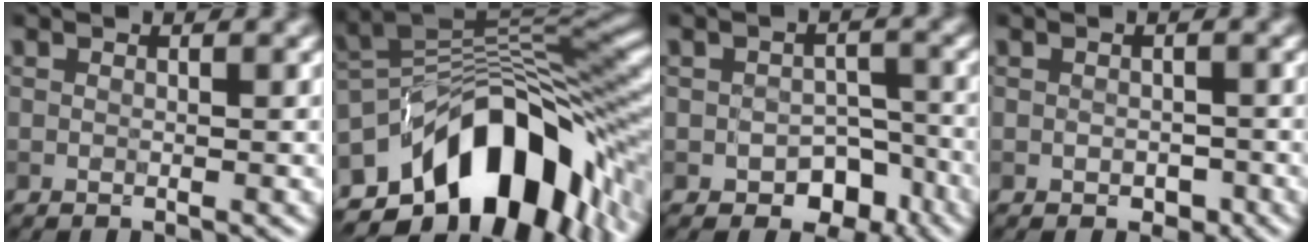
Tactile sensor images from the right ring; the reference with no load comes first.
{"total": 13.8, "force": [-5.9, 7.7, 9.8], "torque": [-0.139, 0.006, -0.102]}
{"total": 4.3, "force": [-2.3, 2.9, 2.2], "torque": [-0.015, -0.004, -0.030]}
{"total": 1.4, "force": [-0.5, 1.1, 0.7], "torque": [-0.009, -0.003, -0.007]}